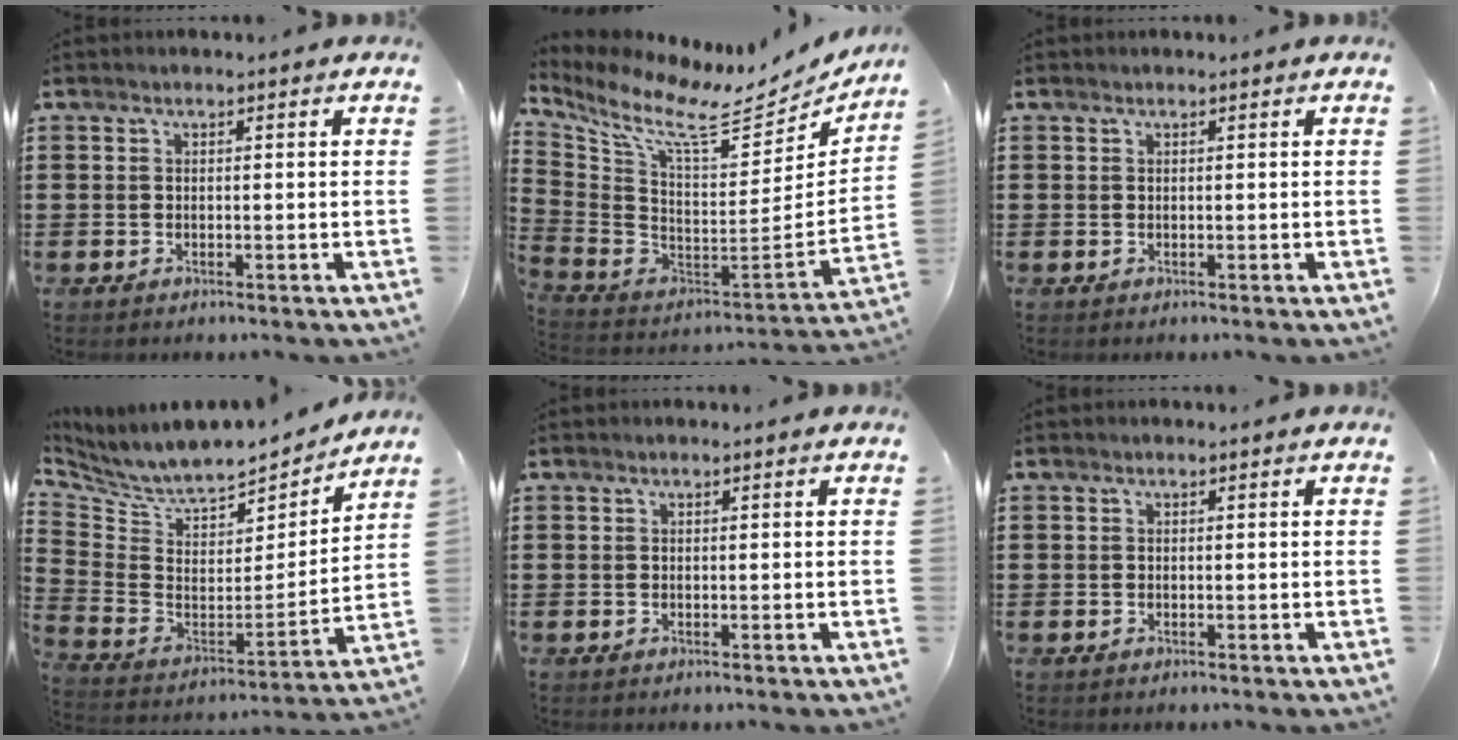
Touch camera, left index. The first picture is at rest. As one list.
[{"total": 10.4, "force": [7.2, 2.6, 7.0], "torque": [-0.169, -0.059, 0.118]}, {"total": 0.0}, {"total": 6.8, "force": [6.3, 1.7, 1.9], "torque": [-0.073, -0.056, 0.105]}, {"total": 0.0}, {"total": 0.0}]